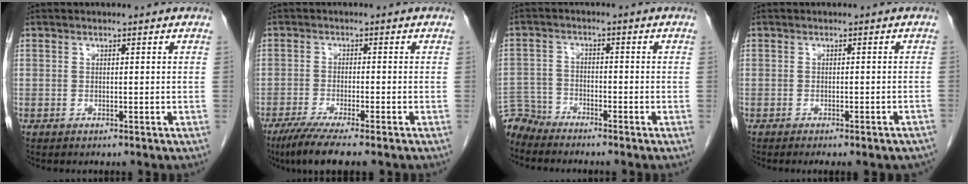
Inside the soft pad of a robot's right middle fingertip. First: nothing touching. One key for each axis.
{"total": 7.1, "fx": -5.3, "fy": 0.1, "fz": 4.7, "tx": -0.076, "ty": -0.017, "tz": -0.084}
{"total": 4.7, "fx": -4.6, "fy": 0.6, "fz": -0.8, "tx": 0.019, "ty": -0.004, "tz": -0.088}
{"total": 7.0, "fx": -6.0, "fy": 1.4, "fz": 3.3, "tx": -0.033, "ty": -0.001, "tz": -0.065}